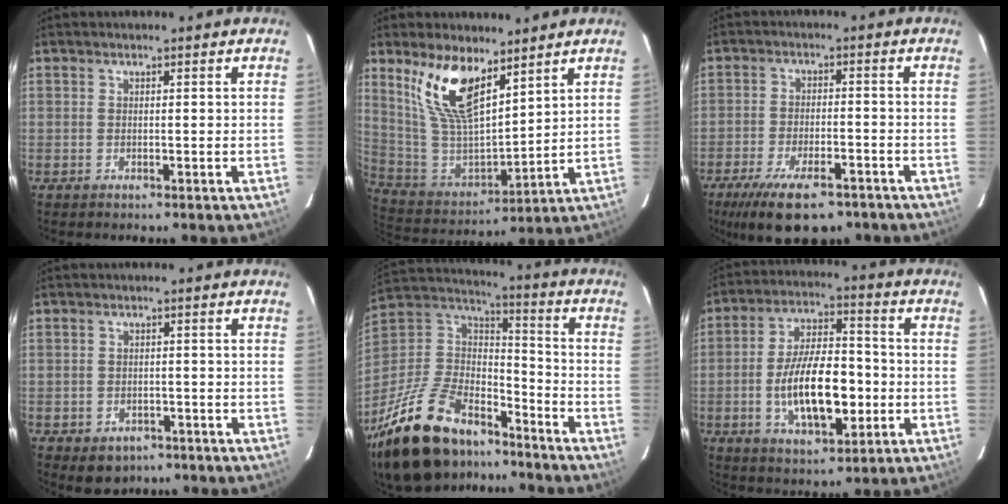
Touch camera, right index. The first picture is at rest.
{"total": 15.6, "force": [9.6, 6.4, 10.4], "torque": [-0.204, 0.003, 0.205]}
{"total": 14.3, "force": [-10.0, 5.4, 8.7], "torque": [-0.183, -0.027, -0.157]}
{"total": 5.4, "force": [-3.3, 3.9, 1.8], "torque": [-0.040, 0.003, -0.034]}
{"total": 29.7, "force": [-21.1, 13.9, 15.6], "torque": [-0.328, 0.002, -0.334]}
{"total": 15.6, "force": [-3.4, 6.8, 13.6], "torque": [-0.254, 0.006, -0.049]}